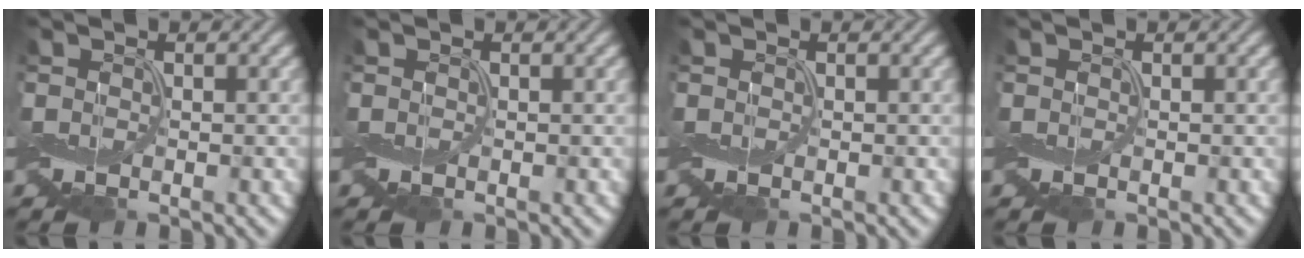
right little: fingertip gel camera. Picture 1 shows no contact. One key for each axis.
{"total": 0.0}
{"total": 0.0}
{"total": 0.0}